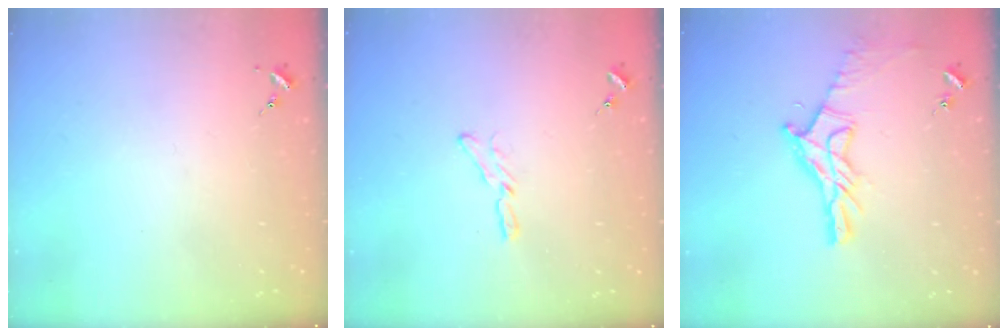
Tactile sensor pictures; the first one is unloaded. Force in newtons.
{"total": 5.3, "press": 5.2, "slide": 0.6}
{"total": 13.3, "press": 13.3, "slide": 1.0}